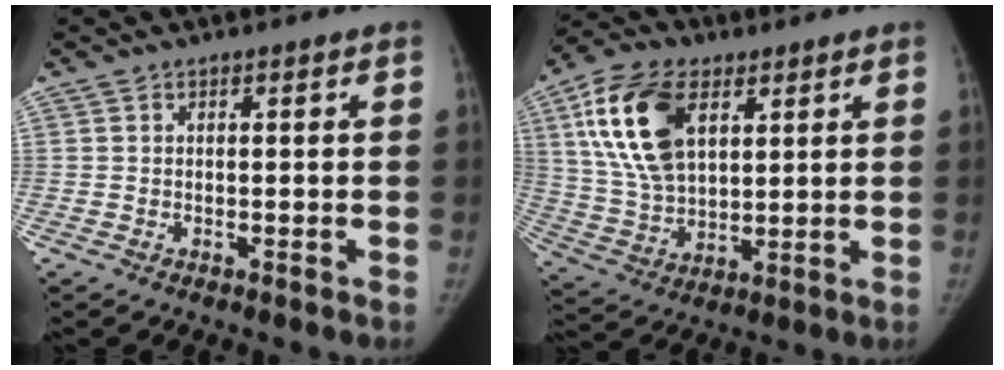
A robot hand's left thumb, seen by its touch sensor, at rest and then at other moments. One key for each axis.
{"total": 17.2, "fx": 6.7, "fy": 10.3, "fz": 12.1, "tx": -0.214, "ty": -0.014, "tz": 0.130}